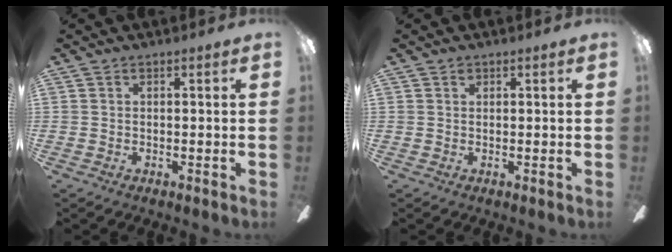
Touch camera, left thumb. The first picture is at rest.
{"total": 0.7, "force": [0.5, 0.5, 0.3], "torque": [-0.007, 0.001, 0.008]}